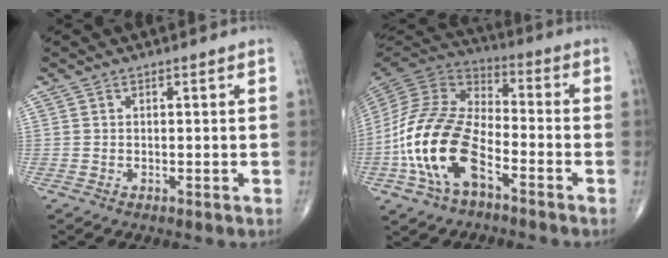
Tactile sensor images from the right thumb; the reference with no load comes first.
{"total": 18.6, "force": [-7.0, 9.7, 14.2], "torque": [-0.281, 0.047, -0.139]}